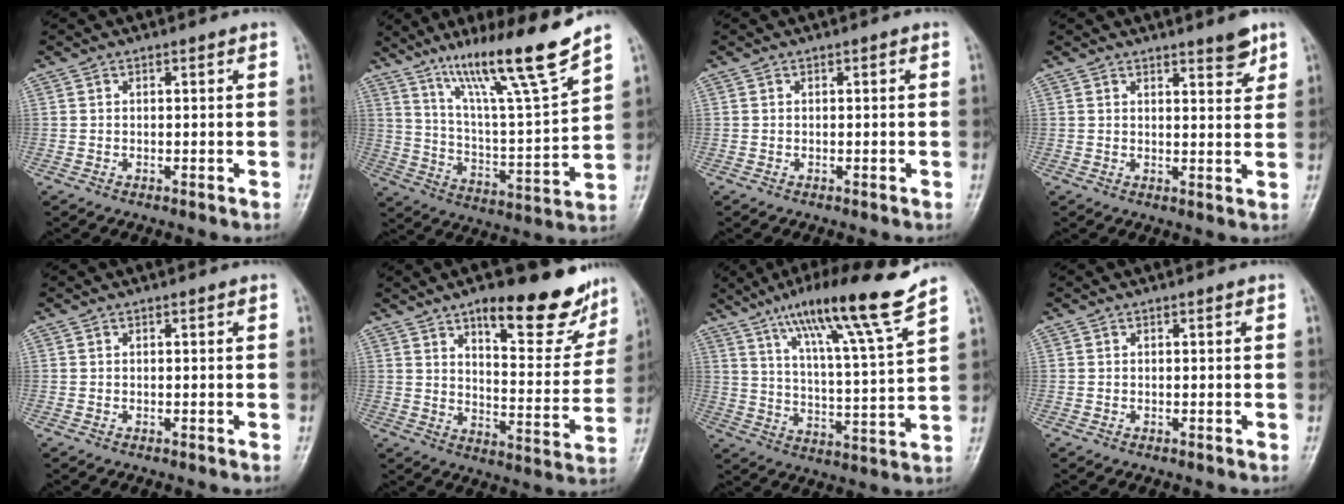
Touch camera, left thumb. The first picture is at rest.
{"total": 18.2, "force": [13.0, 0.7, 12.7], "torque": [-0.192, -0.073, 0.225]}
{"total": 0.0}
{"total": 4.2, "force": [3.0, 1.2, 2.7], "torque": [-0.023, -0.021, 0.040]}
{"total": 0.0}
{"total": 18.4, "force": [12.4, 6.3, 12.0], "torque": [-0.105, -0.072, 0.179]}
{"total": 16.8, "force": [11.8, 0.2, 11.9], "torque": [-0.185, -0.057, 0.195]}
{"total": 0.0}